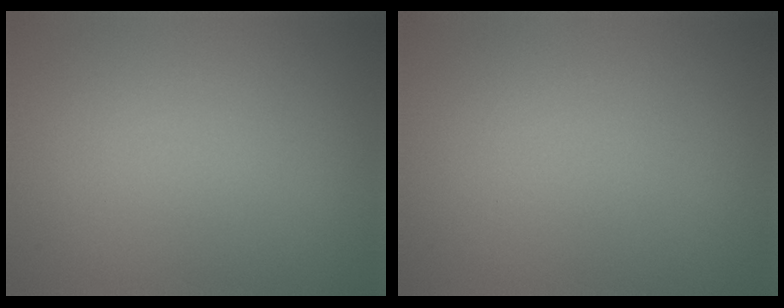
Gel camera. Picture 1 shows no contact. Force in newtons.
{"total": 0.0}